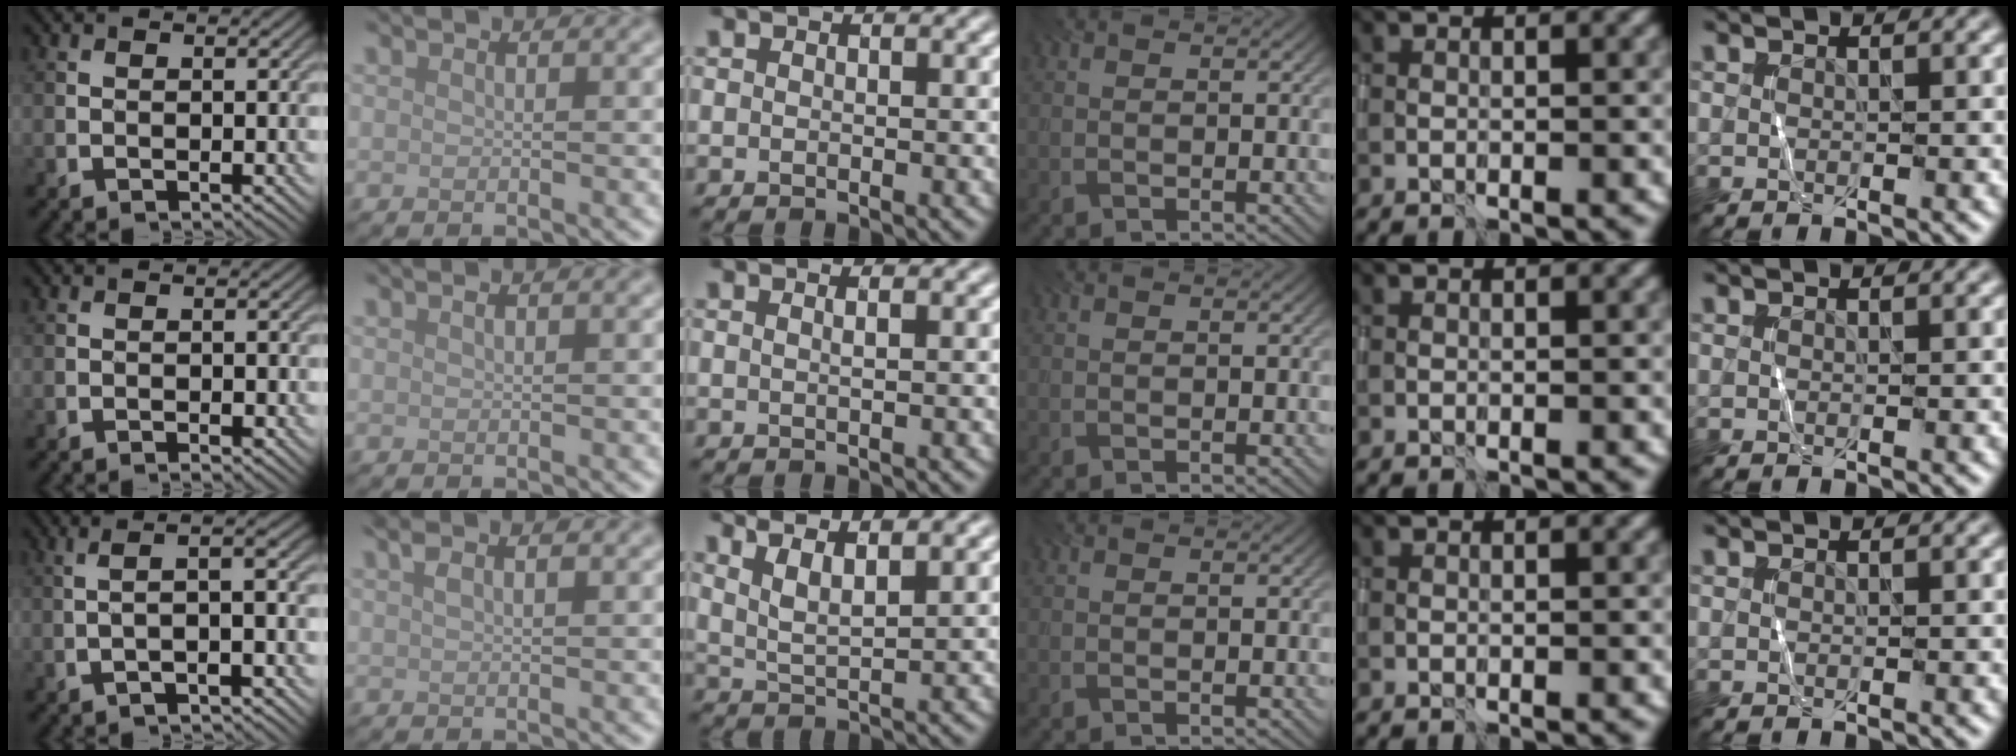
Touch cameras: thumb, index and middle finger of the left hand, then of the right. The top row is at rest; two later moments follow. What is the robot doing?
{"motion": "wrap", "object": "sponge"}